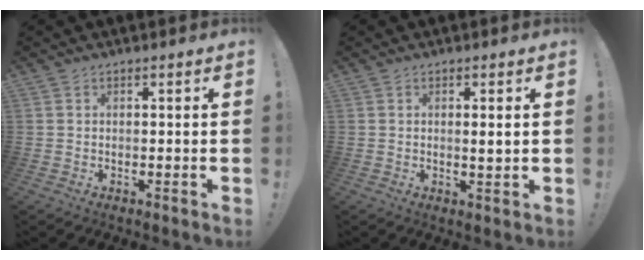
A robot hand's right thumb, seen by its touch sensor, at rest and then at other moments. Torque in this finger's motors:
{"motor_torque": [0.15, -0.46, 0.26, 0.16, 0.06]}